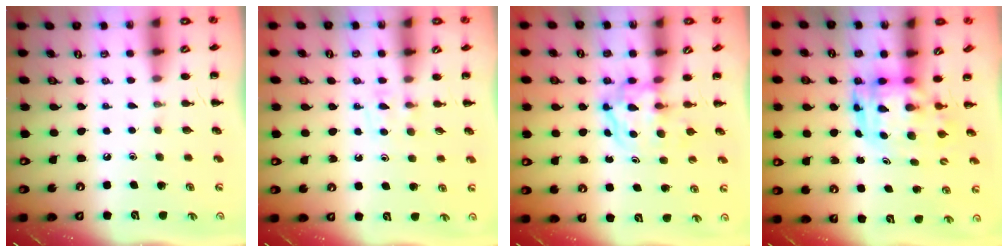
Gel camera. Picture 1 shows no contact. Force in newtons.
{"total": 3.9, "press": 3.6, "slide": 1.5}
{"total": 3.8, "press": 3.8, "slide": 0.4}
{"total": 3.9, "press": 3.8, "slide": 0.8}